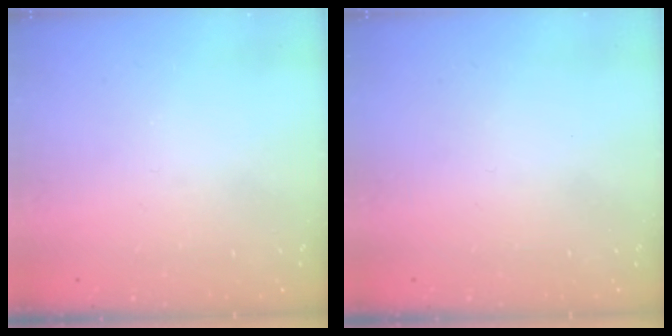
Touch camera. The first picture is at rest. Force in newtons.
{"total": 1.8, "press": 1.8, "slide": 0.2}